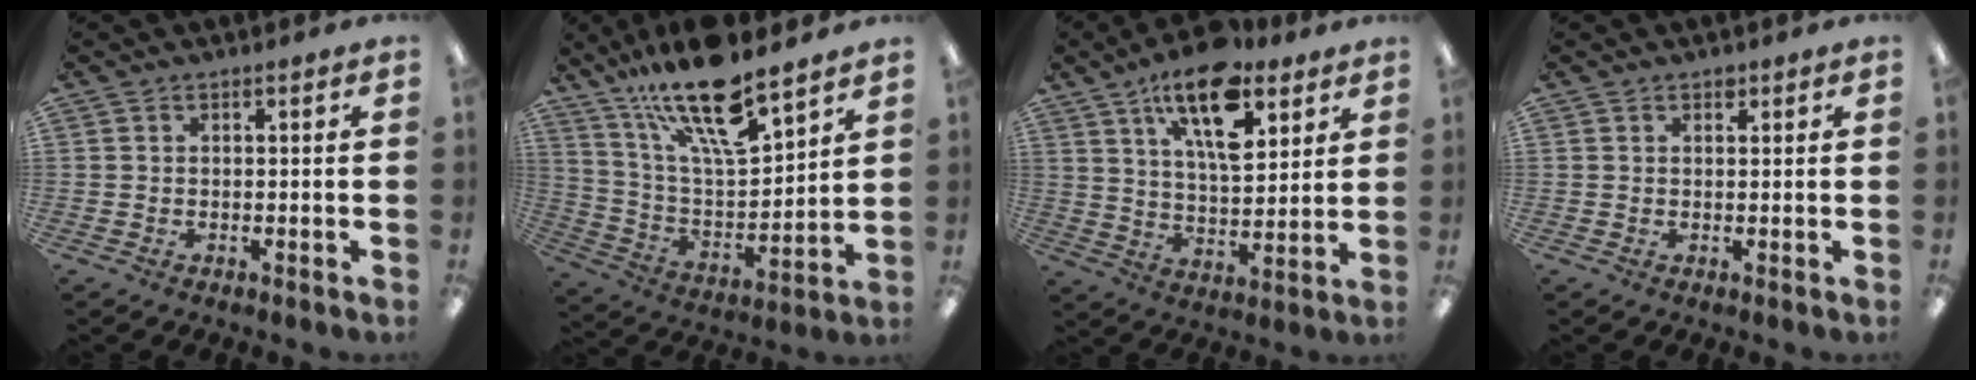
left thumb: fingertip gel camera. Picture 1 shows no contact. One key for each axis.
{"total": 20.0, "fx": 14.9, "fy": 5.5, "fz": 12.2, "tx": -0.219, "ty": -0.091, "tz": 0.253}
{"total": 16.8, "fx": 10.3, "fy": 7.5, "fz": 11.0, "tx": -0.176, "ty": -0.041, "tz": 0.172}
{"total": 1.1, "fx": 0.8, "fy": 0.6, "fz": 0.5, "tx": -0.002, "ty": -0.002, "tz": 0.014}